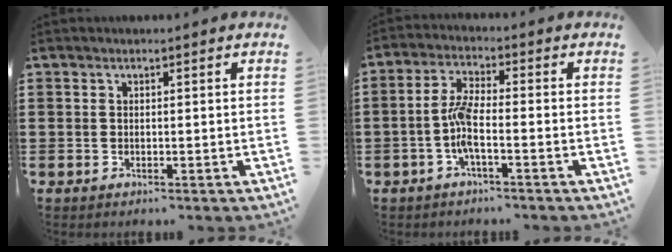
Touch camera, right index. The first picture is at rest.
{"total": 5.2, "force": [-1.9, 1.1, 4.7], "torque": [-0.113, -0.009, -0.042]}